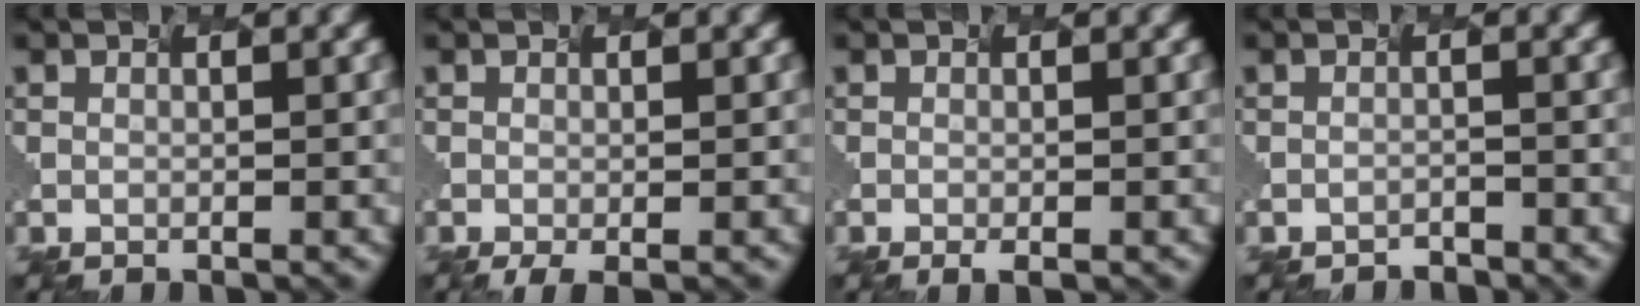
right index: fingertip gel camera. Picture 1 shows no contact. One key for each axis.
{"total": 2.2, "fx": -1.6, "fy": -0.2, "fz": 1.4, "tx": -0.029, "ty": -0.008, "tz": 0.007}
{"total": 1.4, "fx": -1.0, "fy": -0.2, "fz": 1.0, "tx": -0.018, "ty": -0.007, "tz": 0.007}
{"total": 2.1, "fx": -1.8, "fy": -0.8, "fz": -0.7, "tx": -0.005, "ty": -0.008, "tz": -0.013}